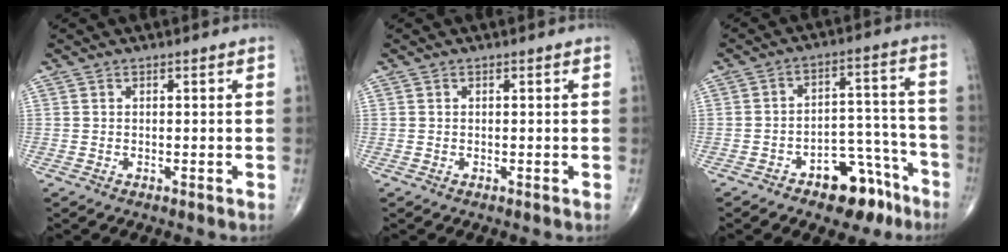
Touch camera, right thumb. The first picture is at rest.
{"total": 0.0}
{"total": 11.6, "force": [-7.3, 6.2, 6.4], "torque": [-0.047, 0.076, -0.104]}